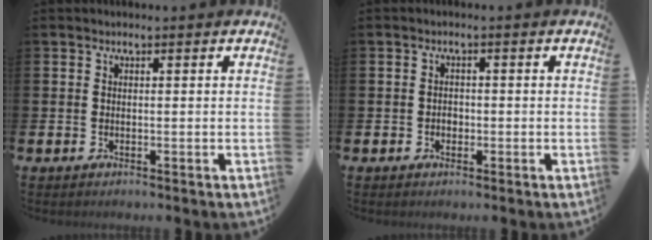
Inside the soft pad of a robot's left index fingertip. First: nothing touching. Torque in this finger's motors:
{"motor_torque": [0.02, 0.02, -0.01, 0.02]}